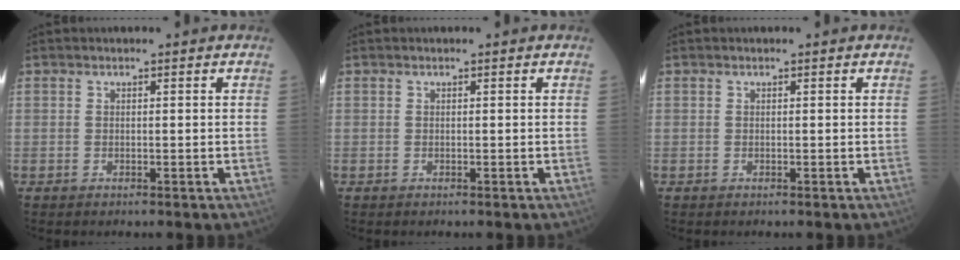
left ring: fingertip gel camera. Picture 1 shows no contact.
{"total": 0.0}
{"total": 0.0}